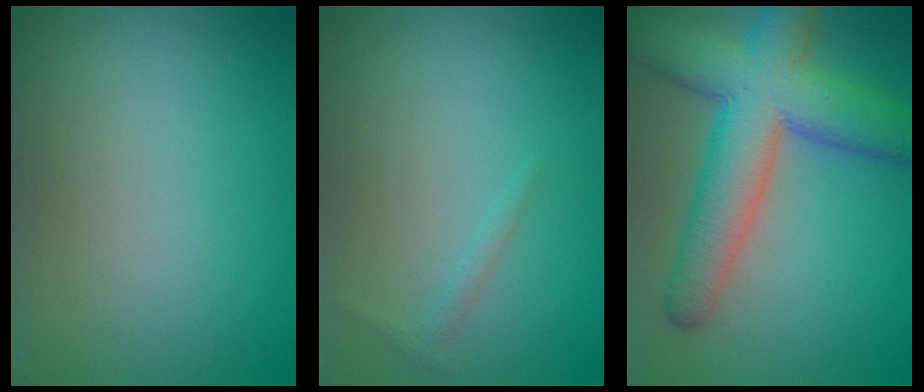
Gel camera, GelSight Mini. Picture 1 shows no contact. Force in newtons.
{"total": 0.8, "press": 0.8, "slide": 0.0}
{"total": 9.9, "press": 9.8, "slide": 0.5}